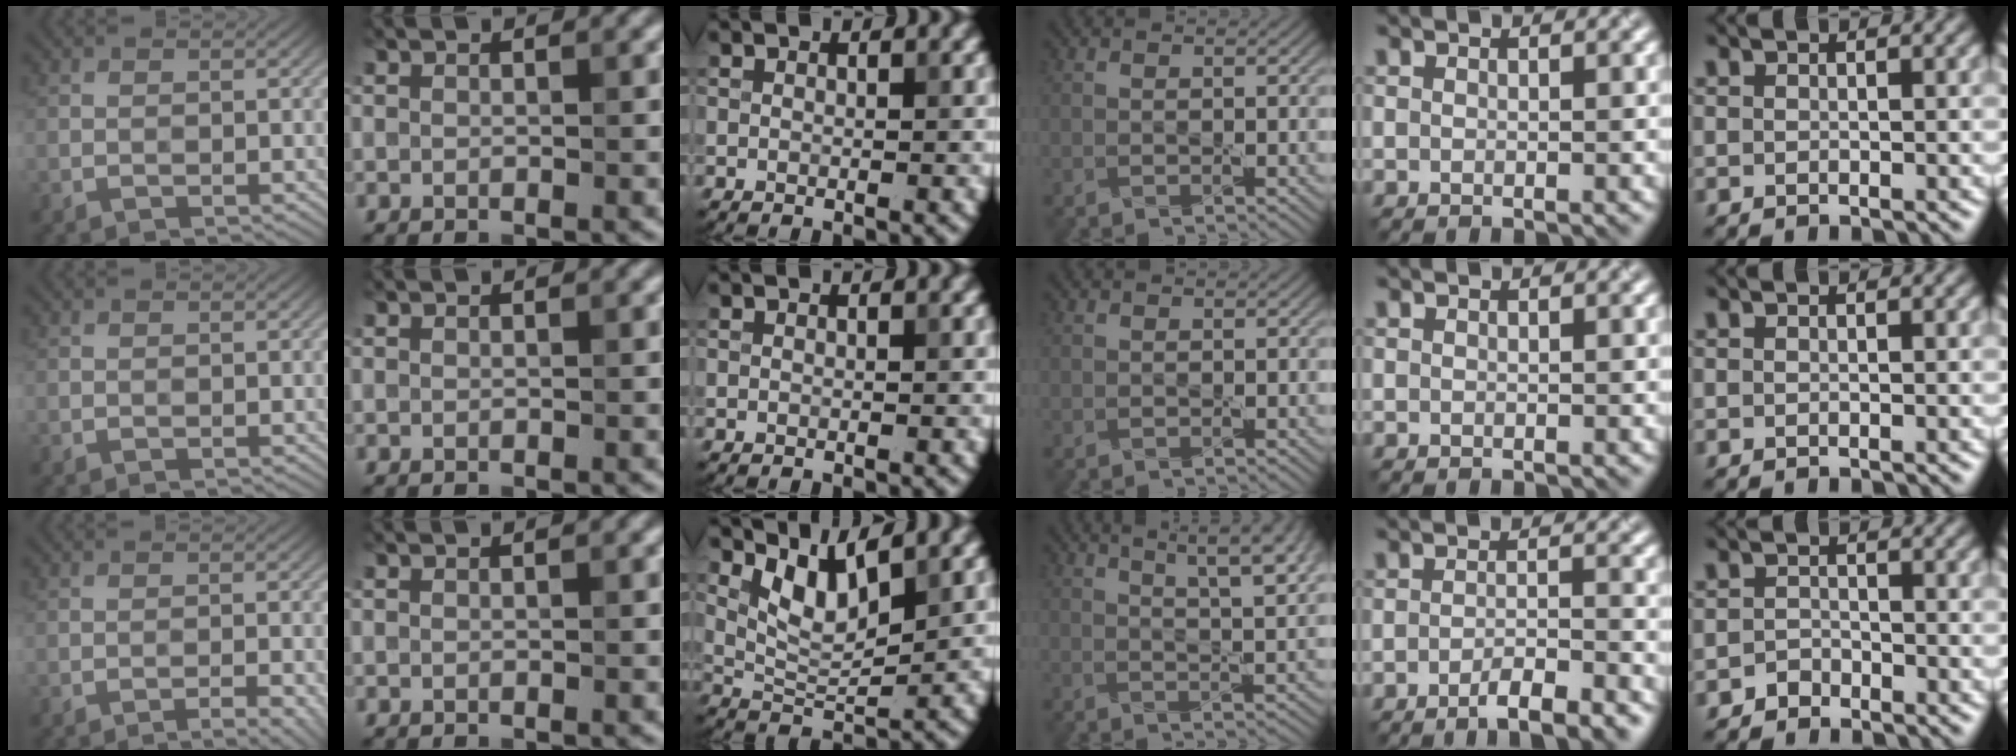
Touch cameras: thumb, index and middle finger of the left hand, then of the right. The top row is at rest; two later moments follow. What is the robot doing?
{"motion": "pour", "object": "sugar"}